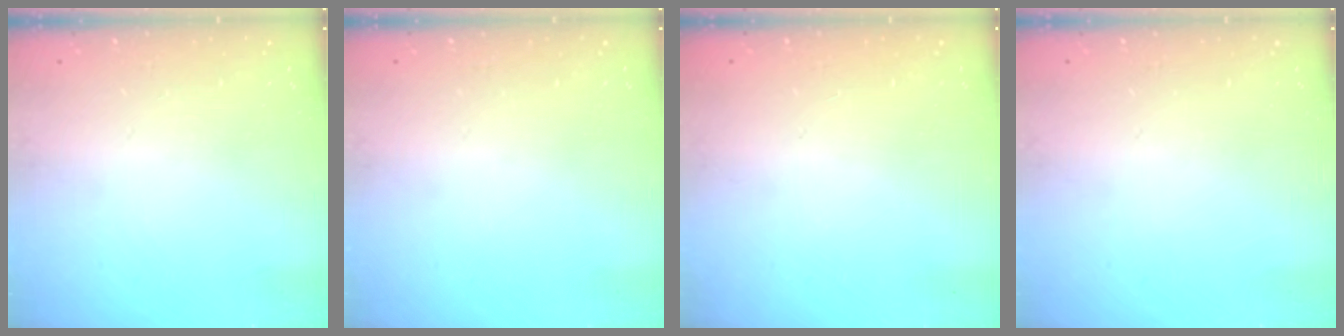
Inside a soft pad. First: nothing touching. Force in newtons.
{"total": 0.0}
{"total": 0.0}
{"total": 0.0}